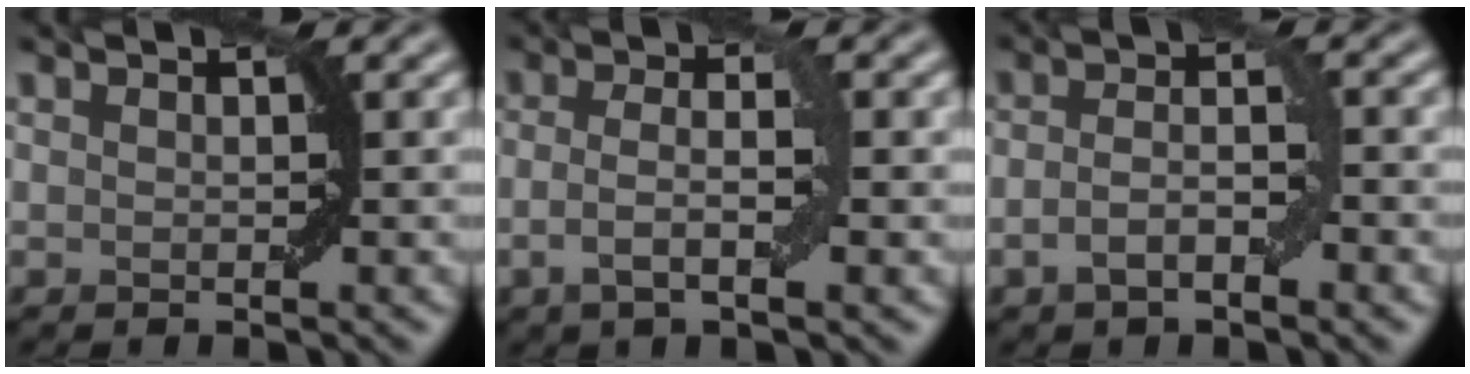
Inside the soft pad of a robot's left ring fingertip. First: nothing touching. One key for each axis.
{"total": 3.6, "fx": -0.7, "fy": 0.9, "fz": 3.4, "tx": -0.065, "ty": 0.000, "tz": -0.018}
{"total": 3.2, "fx": -1.2, "fy": 1.2, "fz": 2.8, "tx": -0.055, "ty": 0.002, "tz": -0.027}